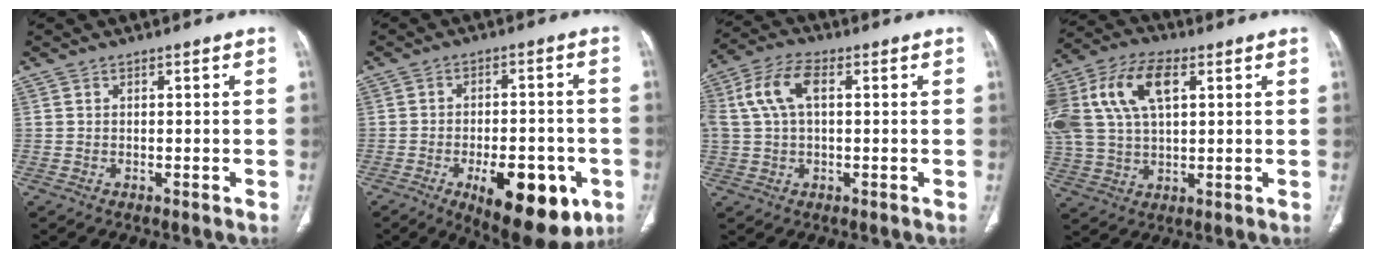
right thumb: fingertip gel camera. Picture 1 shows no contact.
{"total": 16.6, "force": [-6.8, 7.4, 13.2], "torque": [-0.156, 0.016, -0.081]}
{"total": 9.7, "force": [2.2, 5.4, 7.8], "torque": [-0.172, 0.028, 0.041]}
{"total": 19.5, "force": [6.1, 11.0, 14.9], "torque": [-0.338, 0.021, 0.112]}